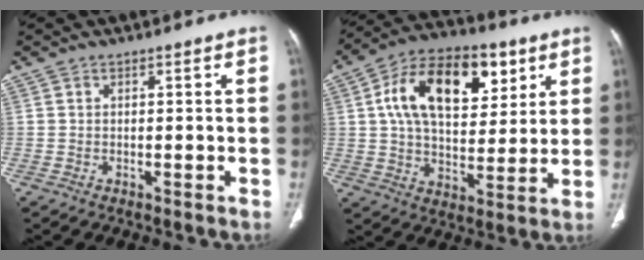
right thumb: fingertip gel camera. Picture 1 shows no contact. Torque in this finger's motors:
{"motor_torque": [0.37, 0.91, 0.74, -0.52, 0.15]}